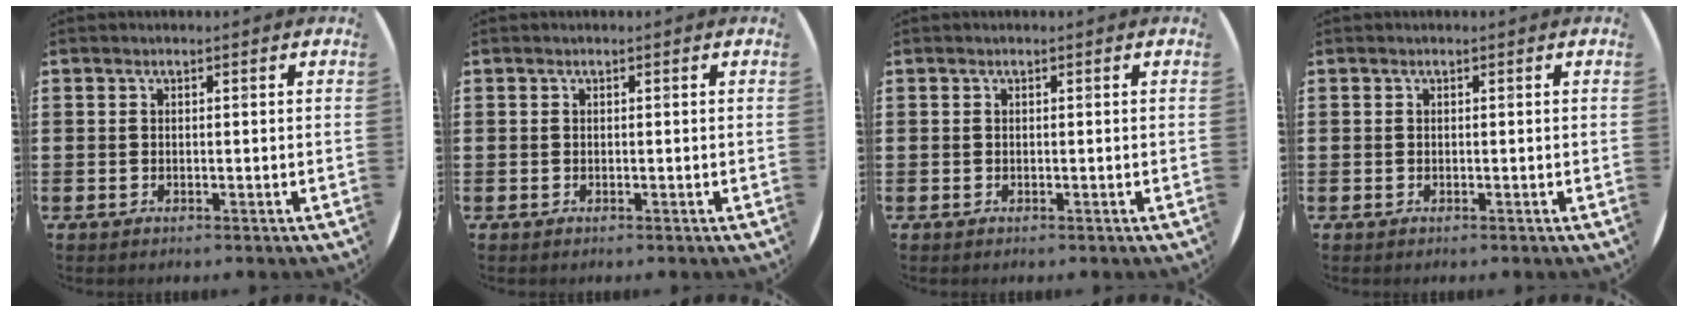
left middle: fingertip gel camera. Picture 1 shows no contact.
{"total": 0.0}
{"total": 0.0}
{"total": 0.0}